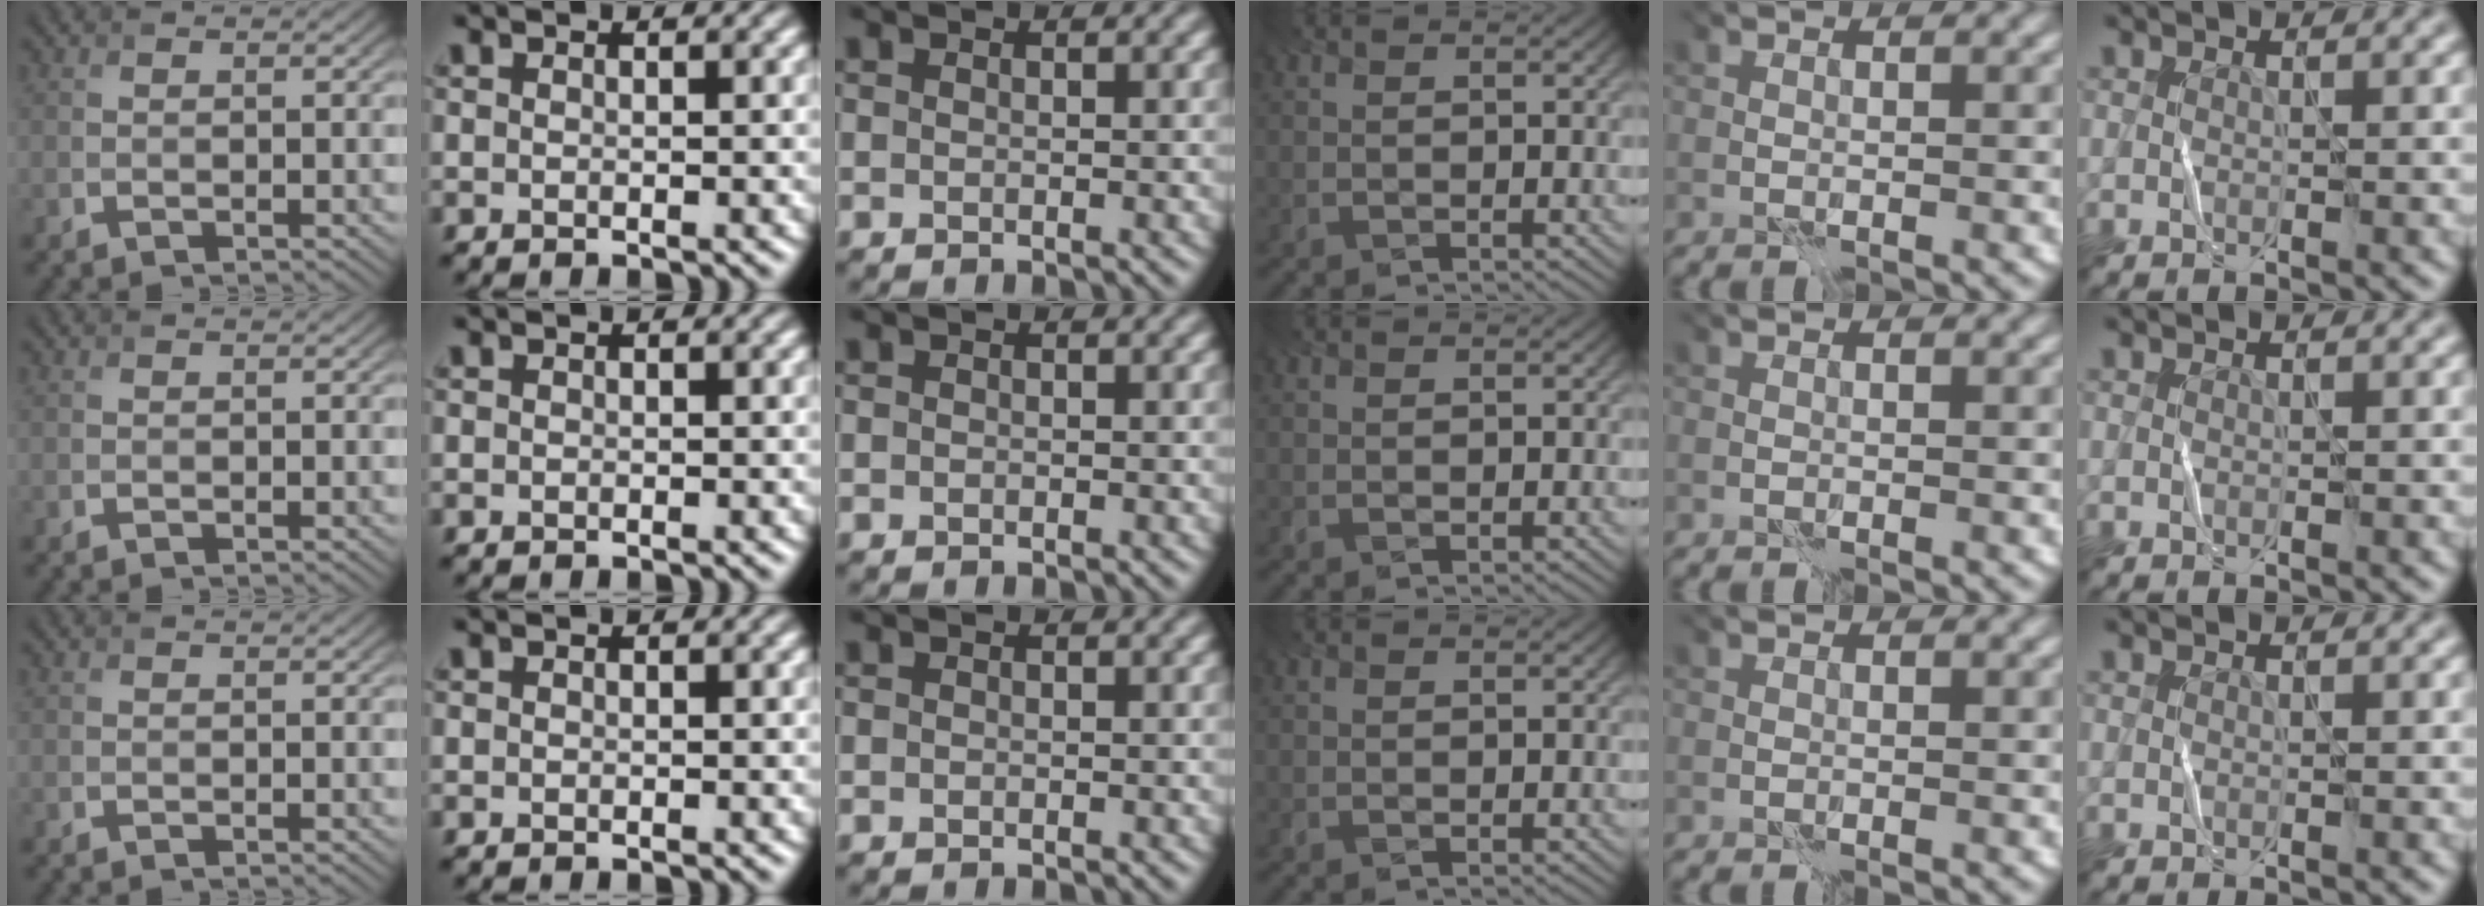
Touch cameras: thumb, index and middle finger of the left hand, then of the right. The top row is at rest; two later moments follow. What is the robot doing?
{"motion": "fold", "object": "bandana"}